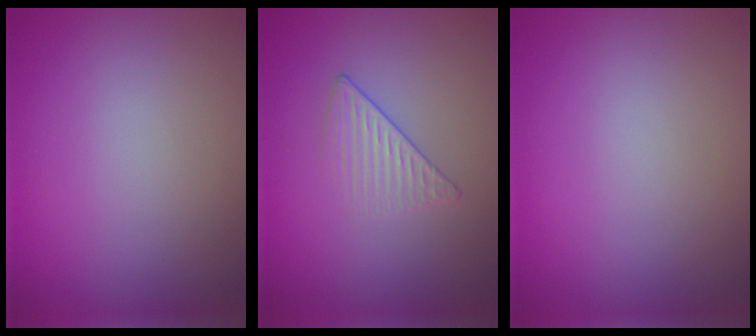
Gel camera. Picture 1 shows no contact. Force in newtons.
{"total": 1.6, "press": 1.0, "slide": 1.2}
{"total": 0.0}